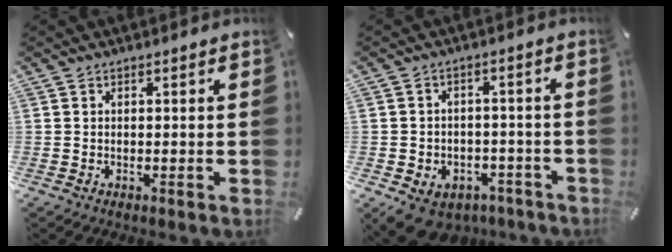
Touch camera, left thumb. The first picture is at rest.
{"total": 6.8, "force": [-4.1, 4.9, 2.4], "torque": [-0.044, 0.037, -0.072]}